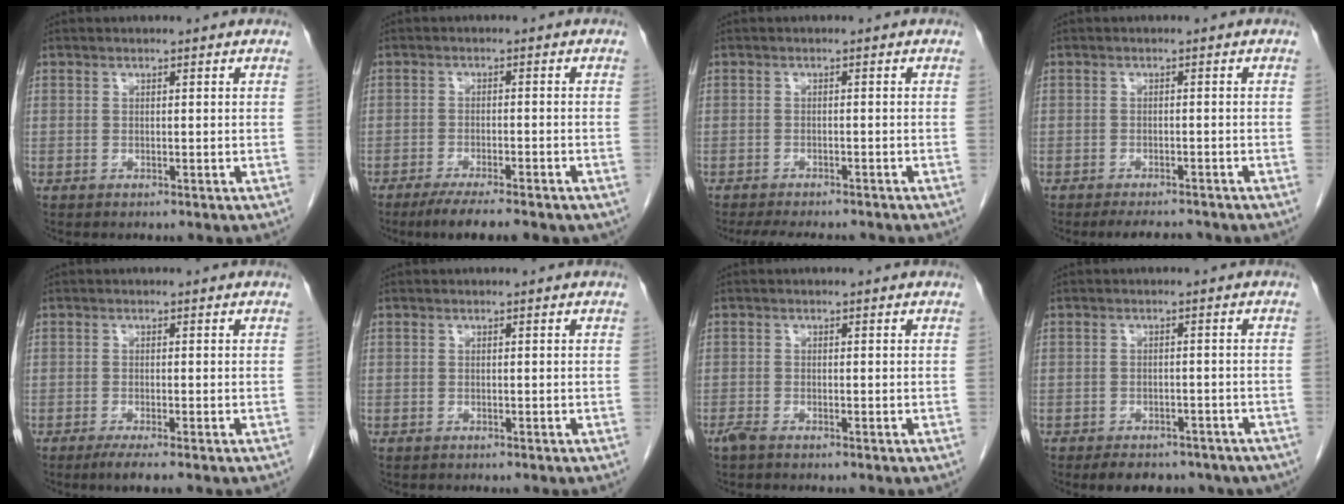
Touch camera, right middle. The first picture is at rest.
{"total": 8.8, "force": [-6.8, 1.7, 5.3], "torque": [-0.072, -0.014, -0.095]}
{"total": 8.9, "force": [-7.8, 2.1, 3.7], "torque": [-0.051, -0.009, -0.105]}
{"total": 4.5, "force": [-4.0, 1.2, 1.5], "torque": [-0.019, -0.006, -0.059]}
{"total": 2.6, "force": [-1.8, -0.1, 1.9], "torque": [-0.034, -0.008, -0.033]}
{"total": 0.0}
{"total": 1.3, "force": [-1.0, 0.3, 0.7], "torque": [-0.023, -0.003, -0.022]}
{"total": 11.6, "force": [-8.7, 6.0, 4.8], "torque": [-0.068, -0.001, -0.096]}